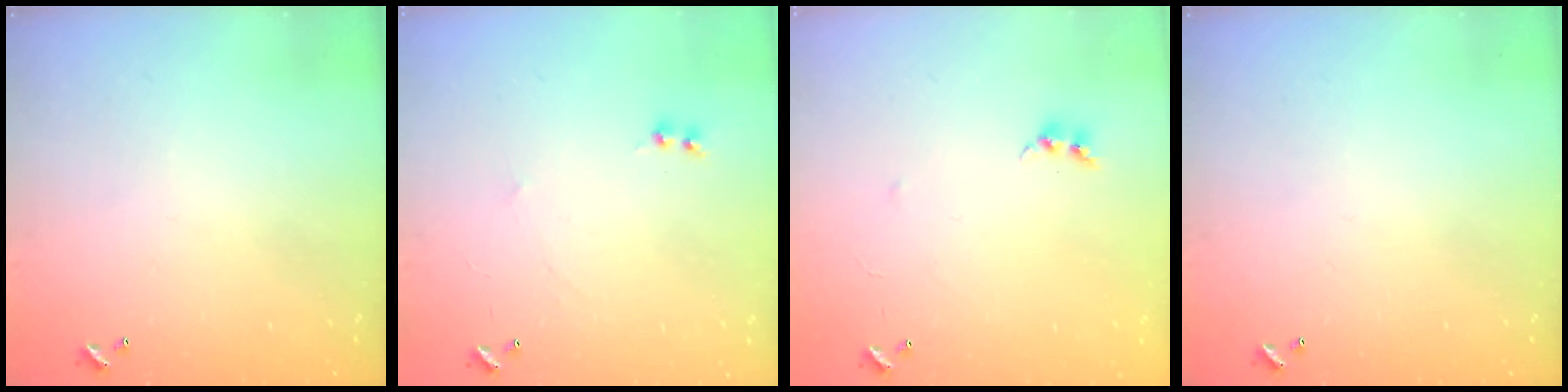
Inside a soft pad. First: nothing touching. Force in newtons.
{"total": 1.1, "press": 0.9, "slide": 0.6}
{"total": 6.7, "press": 6.7, "slide": 0.3}
{"total": 0.0}